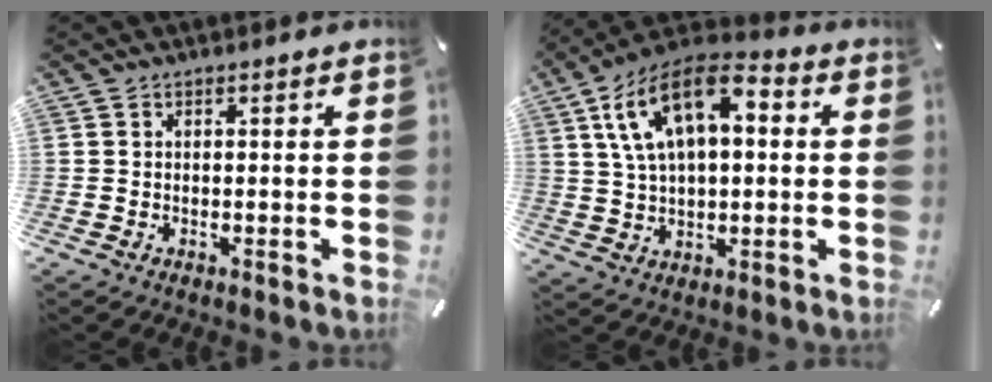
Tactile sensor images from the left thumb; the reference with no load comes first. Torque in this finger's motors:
{"motor_torque": [2.48, 2.53, 1.61, -1.16, 0.29]}